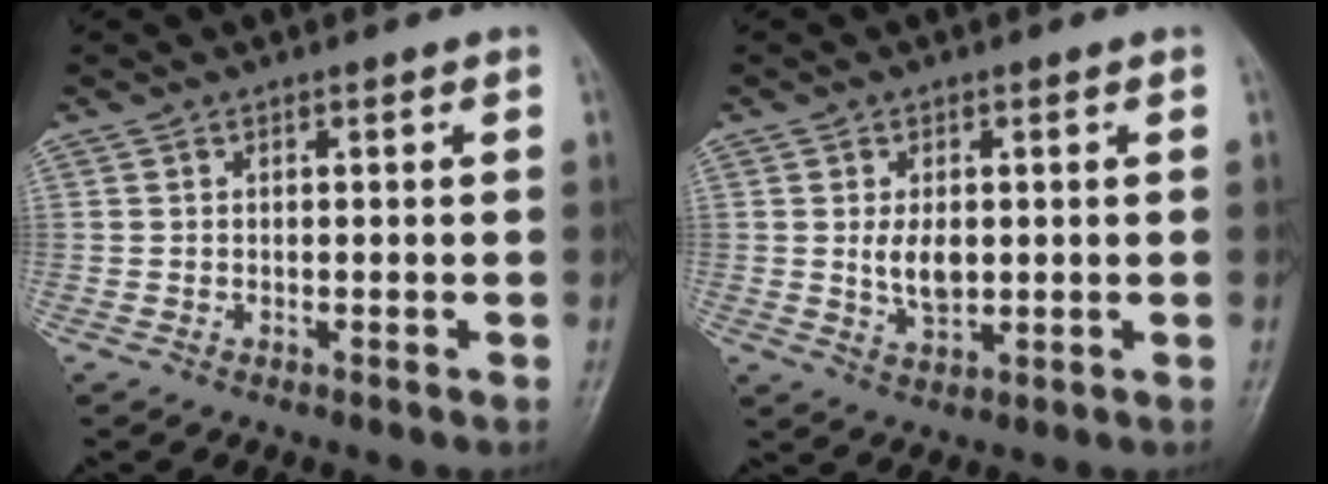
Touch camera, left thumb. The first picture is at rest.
{"total": 4.7, "force": [0.5, 2.8, 3.8], "torque": [-0.061, -0.010, 0.013]}